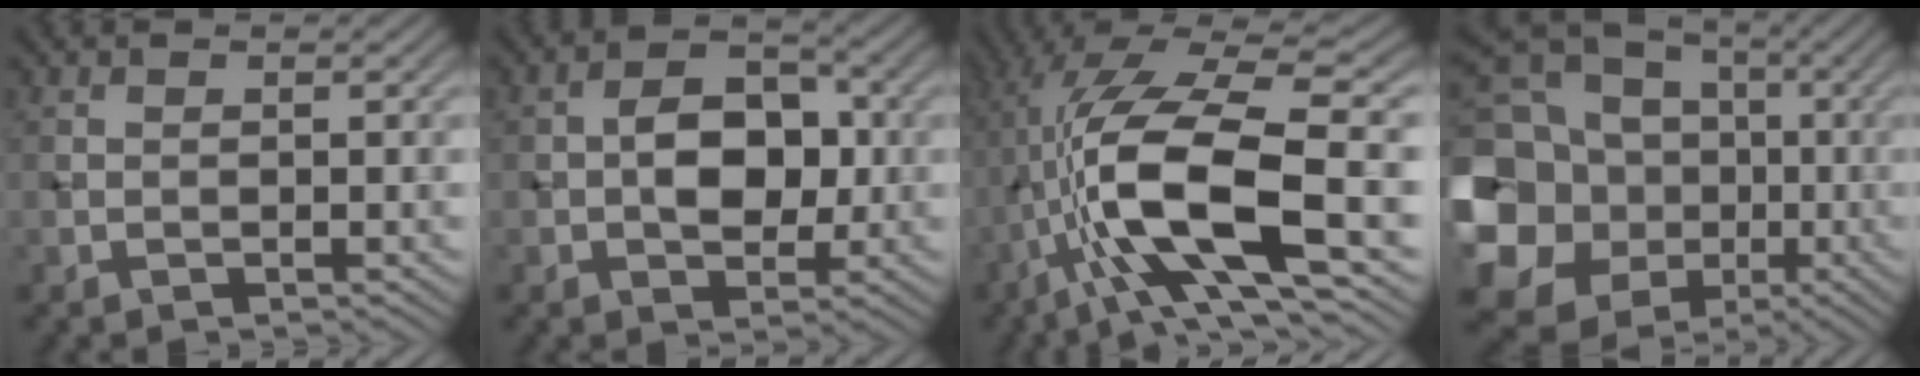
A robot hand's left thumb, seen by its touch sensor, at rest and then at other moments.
{"total": 6.1, "force": [-0.2, 4.3, 4.4], "torque": [-0.064, 0.004, -0.004]}
{"total": 14.6, "force": [-3.0, 4.5, 13.5], "torque": [-0.263, 0.012, -0.052]}
{"total": 21.3, "force": [-2.3, 19.1, 9.2], "torque": [-0.244, -0.025, -0.052]}